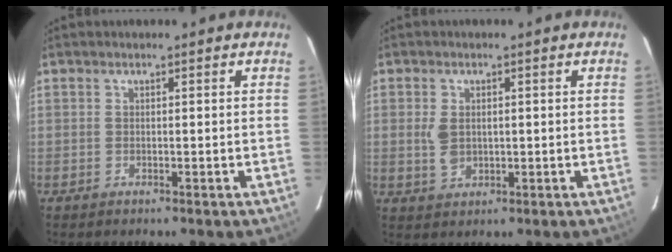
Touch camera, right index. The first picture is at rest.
{"total": 3.4, "force": [0.1, 2.2, 2.6], "torque": [-0.059, 0.003, 0.009]}